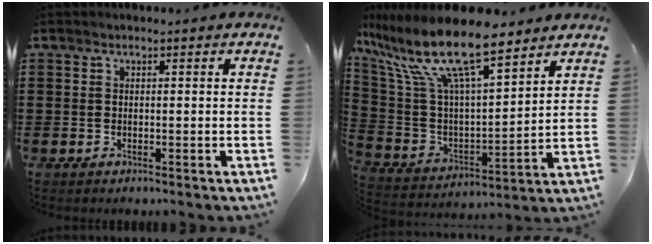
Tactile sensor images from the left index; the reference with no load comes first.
{"total": 14.4, "force": [10.5, 3.4, 9.3], "torque": [-0.226, -0.057, 0.182]}